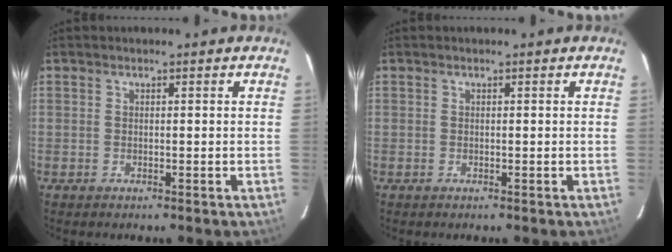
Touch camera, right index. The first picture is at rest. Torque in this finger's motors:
{"motor_torque": [0.00, 0.00, 0.00, 0.00]}